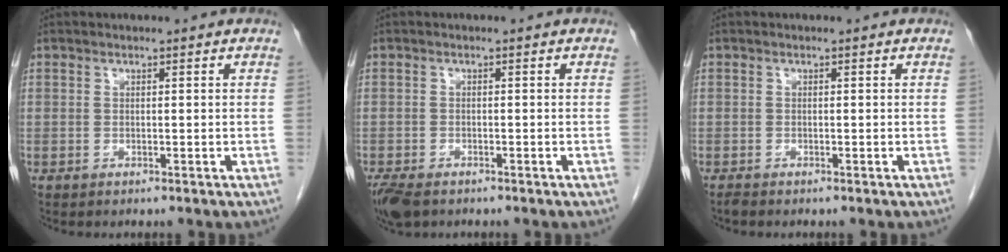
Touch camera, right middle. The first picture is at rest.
{"total": 5.2, "force": [-3.8, 2.4, 2.7], "torque": [-0.053, -0.011, -0.064]}
{"total": 0.5, "force": [-0.5, 0.0, 0.1], "torque": [-0.009, -0.002, -0.012]}